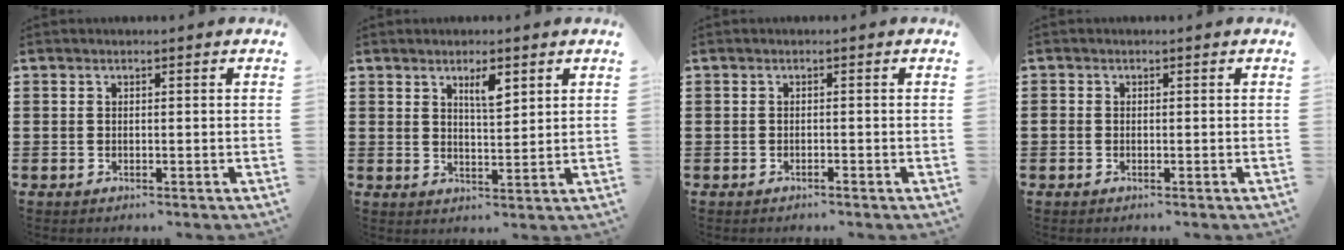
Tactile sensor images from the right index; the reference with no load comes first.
{"total": 3.7, "force": [2.3, 1.0, 2.8], "torque": [-0.043, -0.001, 0.035]}
{"total": 0.7, "force": [-0.6, 0.0, 0.3], "torque": [-0.009, -0.003, -0.011]}
{"total": 0.6, "force": [-0.3, 0.5, 0.2], "torque": [-0.004, 0.002, -0.006]}